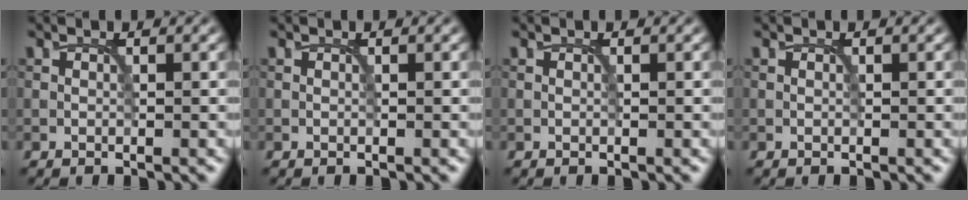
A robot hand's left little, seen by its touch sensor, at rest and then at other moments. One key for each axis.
{"total": 0.0}
{"total": 0.0}
{"total": 0.0}